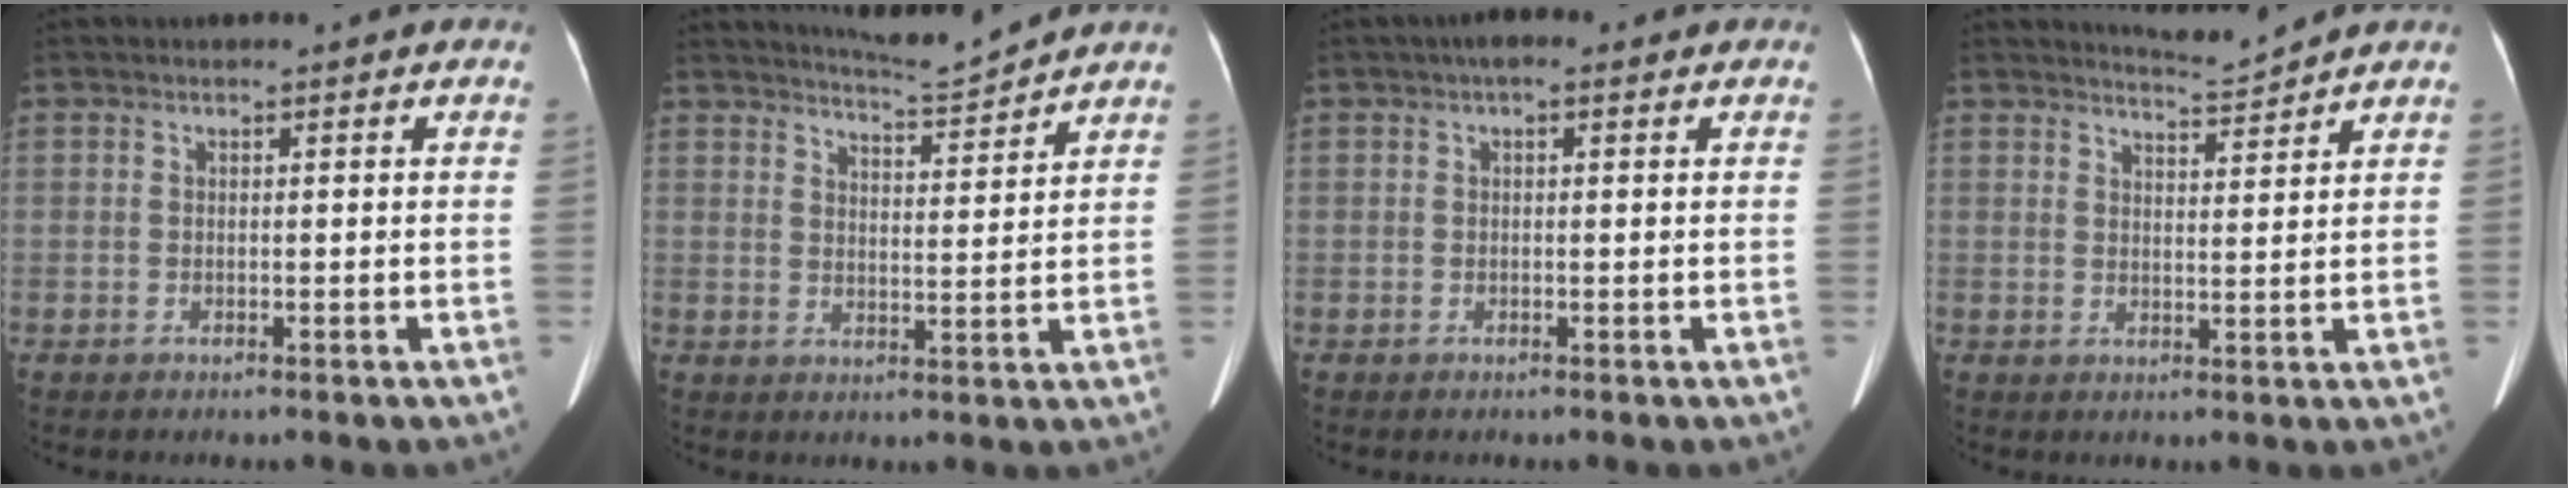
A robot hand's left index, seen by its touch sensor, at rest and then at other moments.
{"total": 6.7, "force": [6.6, -0.9, 1.0], "torque": [-0.029, -0.011, 0.107]}
{"total": 2.3, "force": [1.2, 0.9, 1.8], "torque": [-0.027, 0.018, 0.015]}
{"total": 3.6, "force": [3.5, -1.0, -0.2], "torque": [-0.003, -0.013, 0.061]}